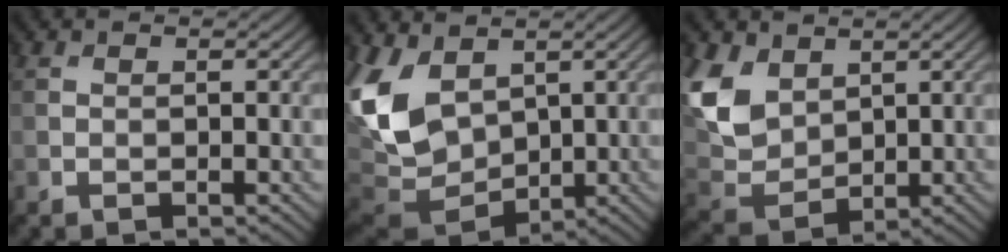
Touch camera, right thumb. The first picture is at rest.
{"total": 11.7, "force": [2.7, 8.1, 7.9], "torque": [-0.223, -0.003, 0.045]}
{"total": 9.1, "force": [3.6, 6.3, 5.4], "torque": [-0.159, 0.000, 0.077]}